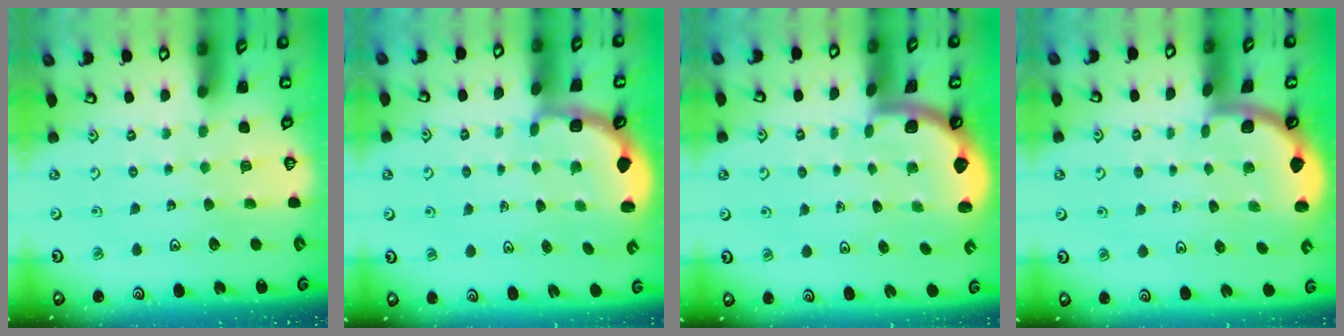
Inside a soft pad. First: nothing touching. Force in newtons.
{"total": 2.7, "press": 2.1, "slide": 1.7}
{"total": 1.6, "press": 1.6, "slide": 0.1}
{"total": 1.7, "press": 1.7, "slide": 0.0}